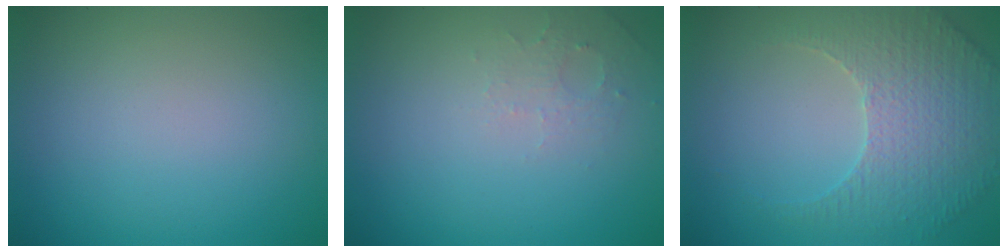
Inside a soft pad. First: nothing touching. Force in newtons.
{"total": 1.6, "press": 1.5, "slide": 0.4}
{"total": 3.9, "press": 3.6, "slide": 1.4}